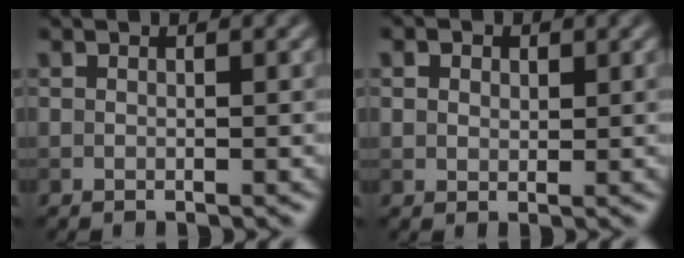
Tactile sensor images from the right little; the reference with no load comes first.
{"total": 2.4, "force": [1.3, 1.7, 1.1], "torque": [-0.027, 0.010, 0.013]}